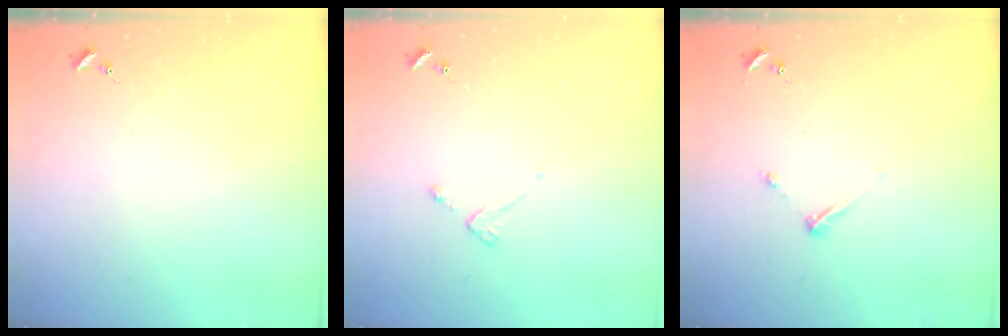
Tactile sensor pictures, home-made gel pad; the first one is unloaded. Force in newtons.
{"total": 2.7, "press": 2.6, "slide": 0.5}
{"total": 4.8, "press": 4.8, "slide": 0.6}